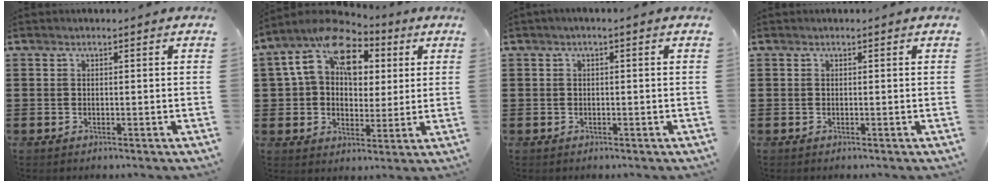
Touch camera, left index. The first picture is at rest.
{"total": 12.6, "force": [5.9, 8.4, 7.2], "torque": [-0.148, -0.006, 0.108]}
{"total": 0.8, "force": [-0.3, 0.1, 0.7], "torque": [-0.010, -0.003, -0.006]}
{"total": 0.0}